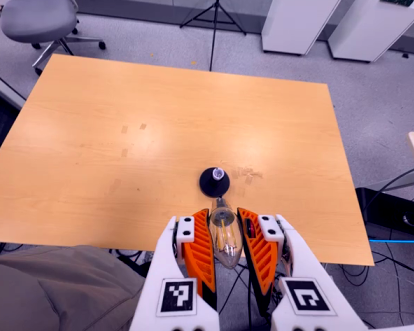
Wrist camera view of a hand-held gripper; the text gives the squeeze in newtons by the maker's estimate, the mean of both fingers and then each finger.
{"total": 22.2, "left": 24.3, "right": 20.1}